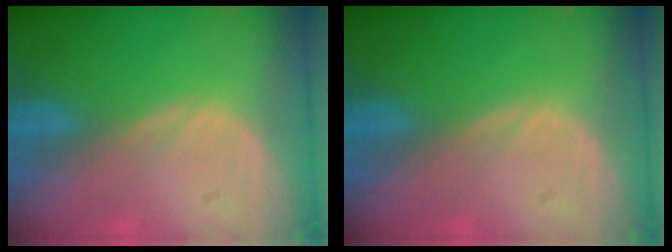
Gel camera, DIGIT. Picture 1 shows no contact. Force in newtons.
{"total": 0.0}